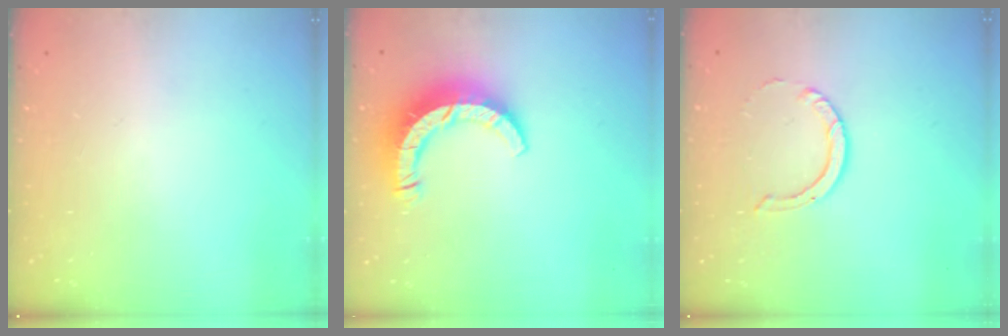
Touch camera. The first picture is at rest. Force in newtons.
{"total": 9.6, "press": 9.6, "slide": 1.0}
{"total": 4.6, "press": 4.6, "slide": 0.3}